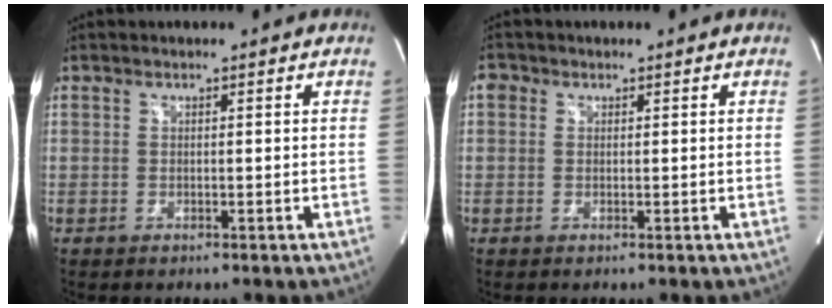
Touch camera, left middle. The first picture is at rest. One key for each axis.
{"total": 1.4, "fx": 0.5, "fy": 1.3, "fz": 0.4, "tx": -0.002, "ty": 0.006, "tz": 0.005}